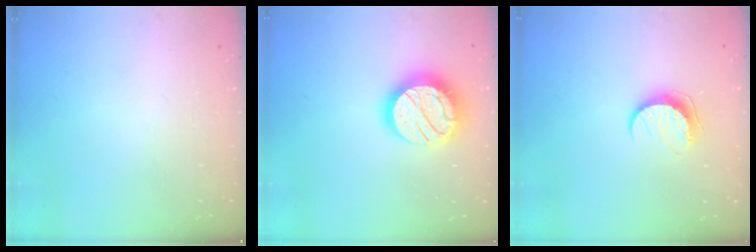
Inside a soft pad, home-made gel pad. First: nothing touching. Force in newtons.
{"total": 20.0, "press": 20.0, "slide": 1.3}
{"total": 8.8, "press": 8.8, "slide": 0.5}